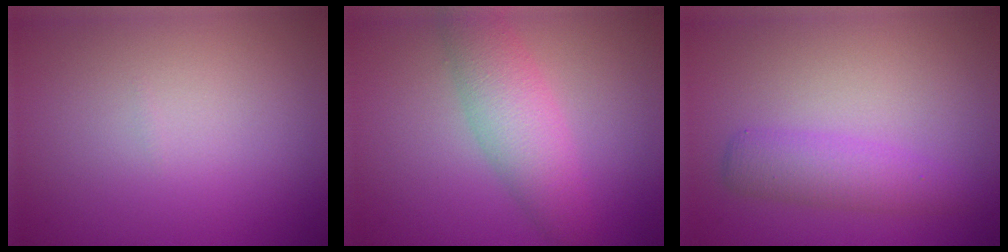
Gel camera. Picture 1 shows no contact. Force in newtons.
{"total": 4.4, "press": 4.4, "slide": 0.1}
{"total": 2.9, "press": 2.9, "slide": 0.1}